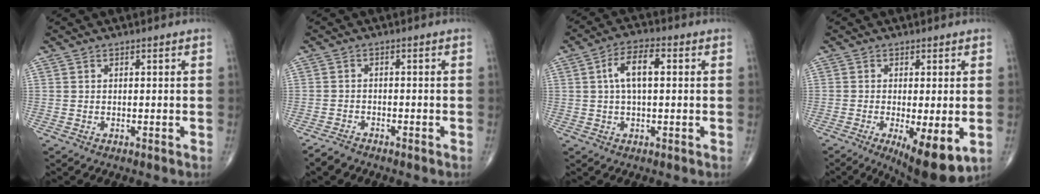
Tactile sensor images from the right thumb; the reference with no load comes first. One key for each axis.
{"total": 2.4, "fx": -2.2, "fy": 0.8, "fz": 0.7, "tx": -0.023, "ty": 0.004, "tz": -0.041}
{"total": 7.1, "fx": 1.2, "fy": 3.1, "fz": 6.3, "tx": -0.117, "ty": 0.018, "tz": 0.017}
{"total": 10.5, "fx": -3.2, "fy": 3.2, "fz": 9.4, "tx": -0.142, "ty": -0.024, "tz": -0.043}